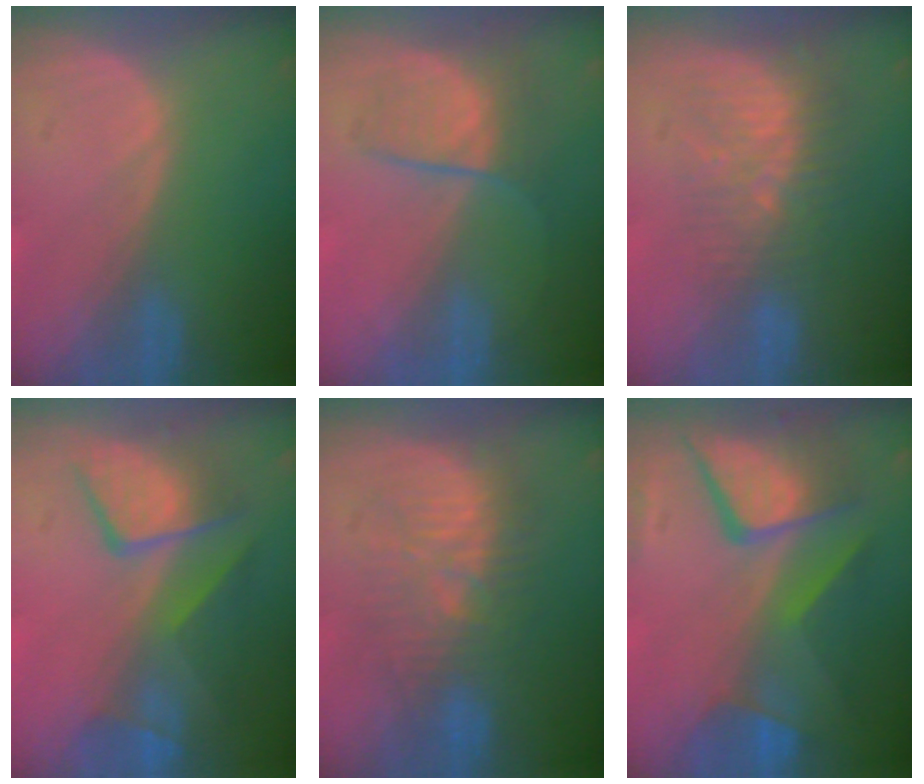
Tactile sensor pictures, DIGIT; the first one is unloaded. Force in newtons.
{"total": 6.5, "press": 6.0, "slide": 2.3}
{"total": 9.0, "press": 7.6, "slide": 4.9}
{"total": 10.1, "press": 8.7, "slide": 5.0}
{"total": 9.6, "press": 9.5, "slide": 1.0}
{"total": 10.7, "press": 10.7, "slide": 1.0}